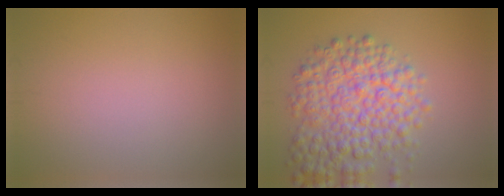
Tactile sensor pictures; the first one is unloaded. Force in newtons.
{"total": 7.9, "press": 7.9, "slide": 0.3}